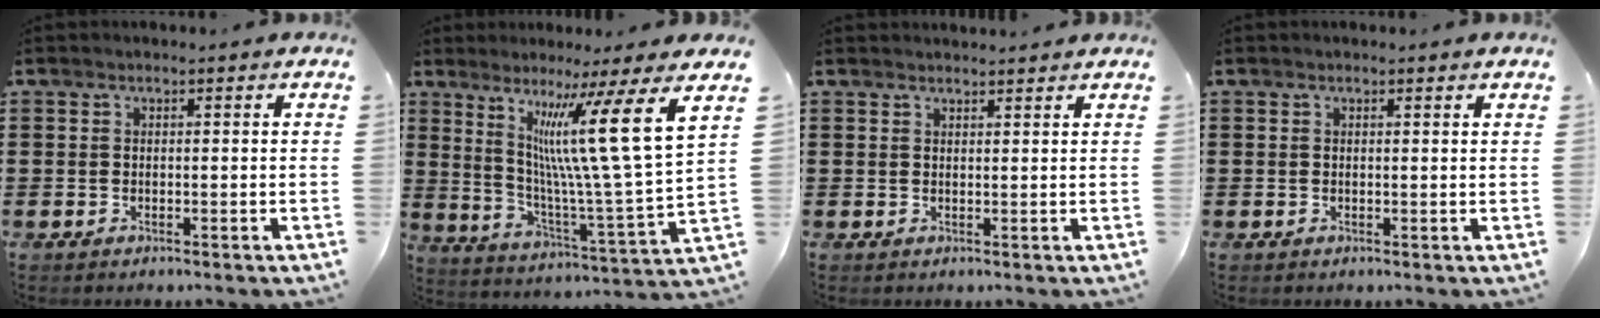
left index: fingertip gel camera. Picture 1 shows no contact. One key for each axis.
{"total": 14.8, "fx": 7.2, "fy": 0.3, "fz": 12.9, "tx": -0.247, "ty": -0.034, "tz": 0.108}
{"total": 1.5, "fx": 1.4, "fy": 0.3, "fz": -0.1, "tx": -0.001, "ty": 0.000, "tz": 0.029}
{"total": 0.6, "fx": 0.4, "fy": 0.0, "fz": 0.4, "tx": -0.001, "ty": -0.004, "tz": 0.007}